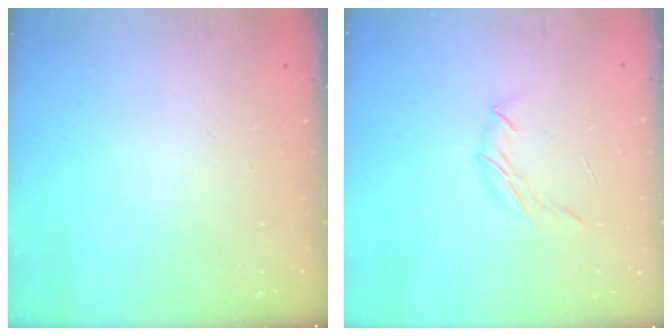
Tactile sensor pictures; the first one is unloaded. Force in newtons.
{"total": 8.0, "press": 7.9, "slide": 1.6}